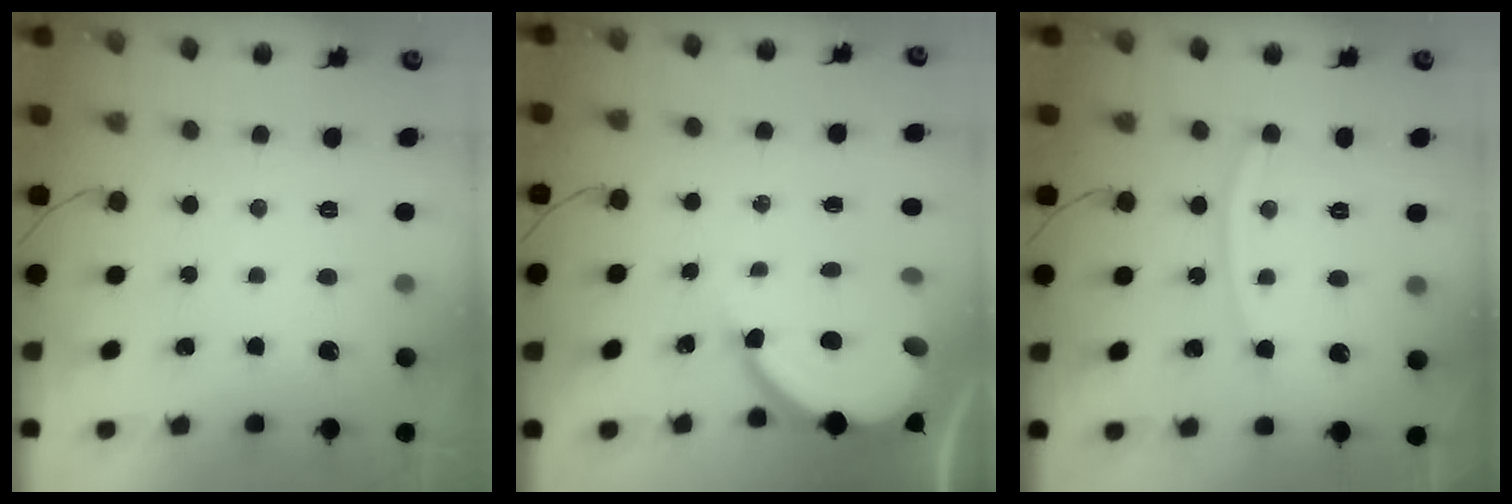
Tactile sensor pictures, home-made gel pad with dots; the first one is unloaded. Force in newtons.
{"total": 10.1, "press": 10.1, "slide": 1.0}
{"total": 10.7, "press": 10.7, "slide": 1.1}